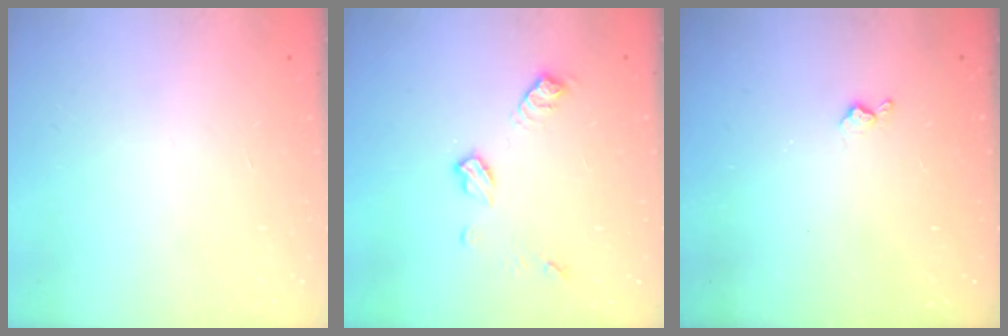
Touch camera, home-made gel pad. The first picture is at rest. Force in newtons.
{"total": 8.6, "press": 8.6, "slide": 0.3}
{"total": 3.6, "press": 3.5, "slide": 0.6}